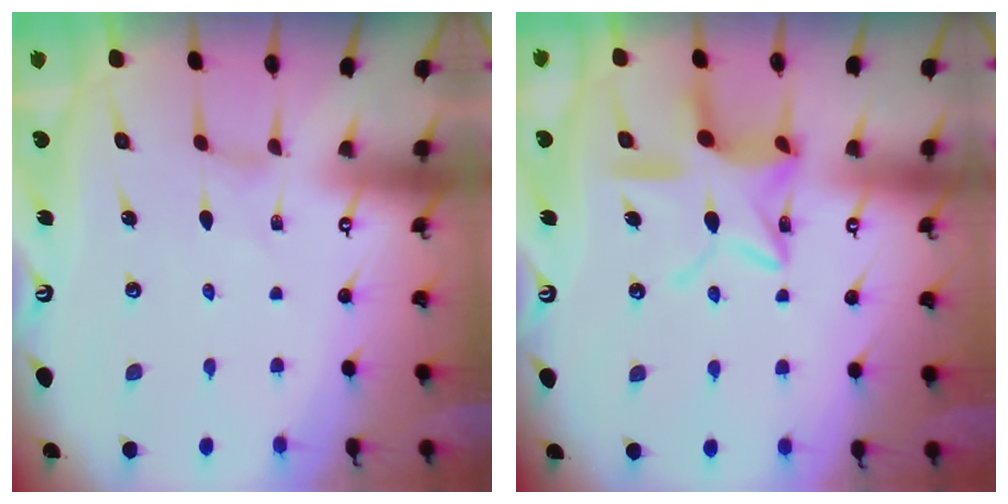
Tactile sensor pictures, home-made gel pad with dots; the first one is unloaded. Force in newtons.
{"total": 14.3, "press": 14.3, "slide": 1.1}